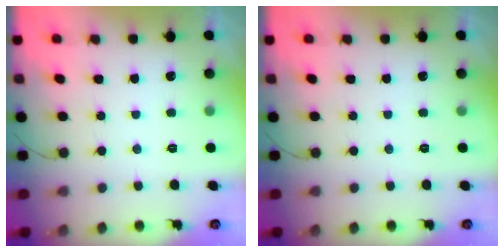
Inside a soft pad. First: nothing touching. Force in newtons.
{"total": 0.0}